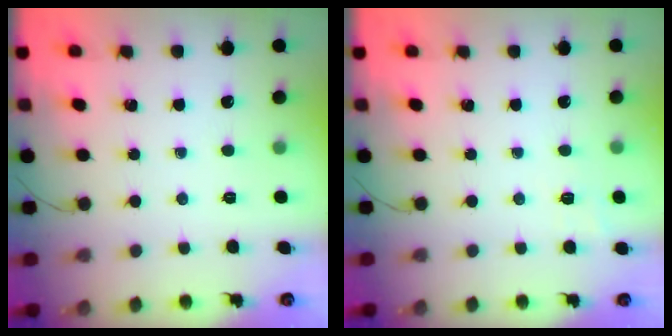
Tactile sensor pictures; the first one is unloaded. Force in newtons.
{"total": 5.7, "press": 5.3, "slide": 2.1}